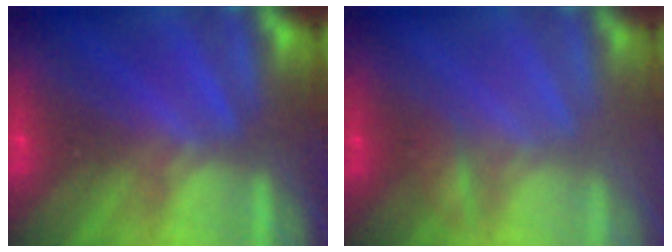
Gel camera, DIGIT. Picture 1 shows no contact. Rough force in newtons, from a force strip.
{"total": 2.1}